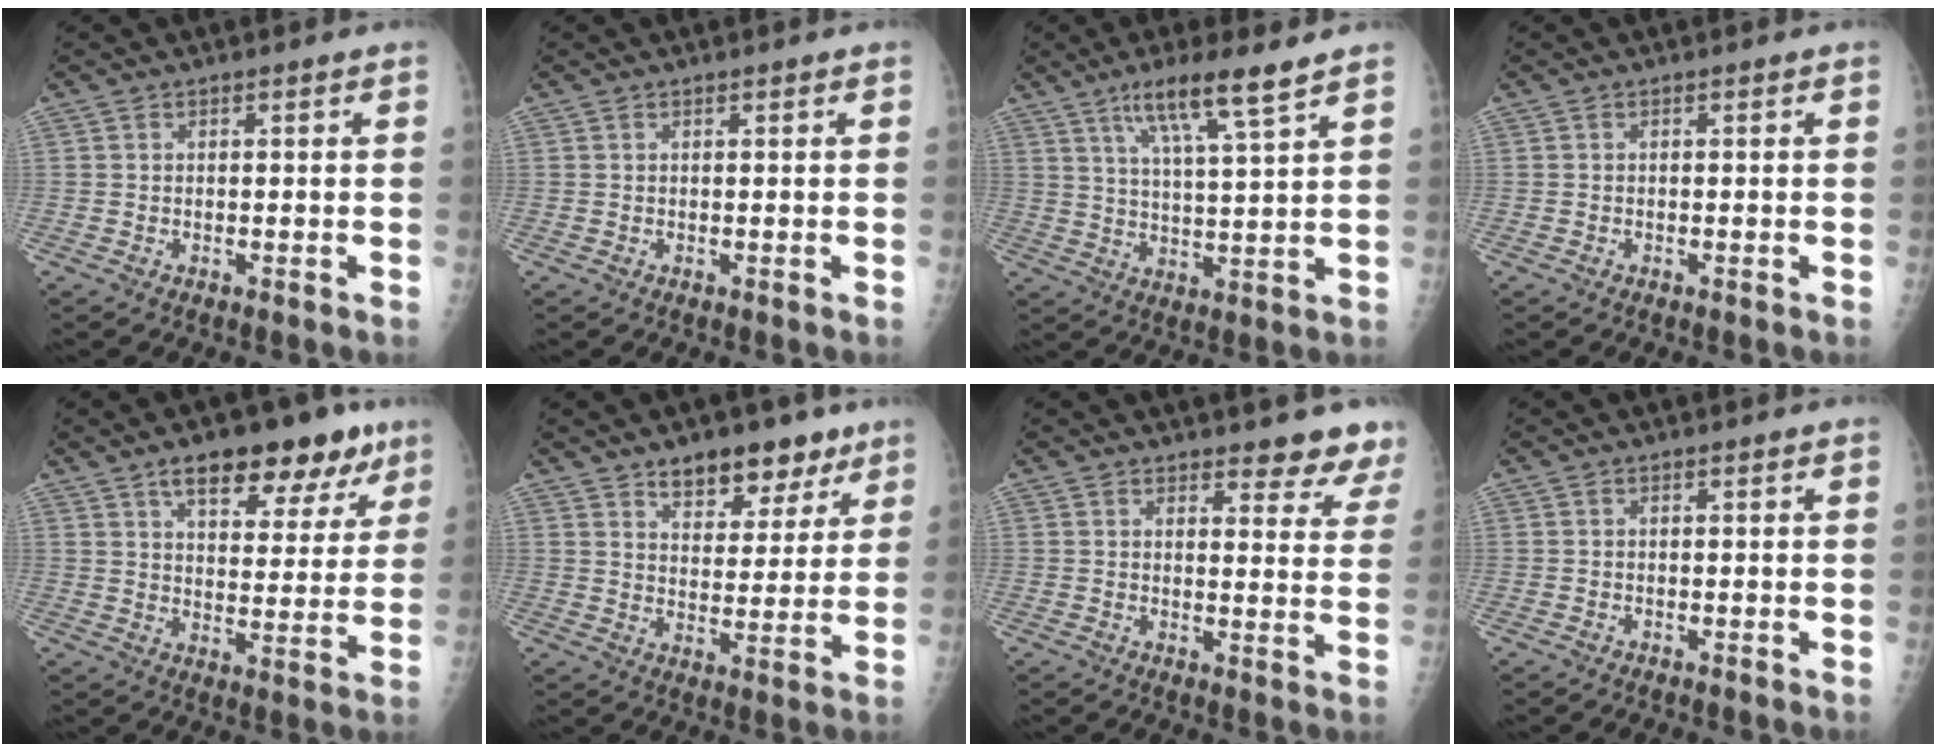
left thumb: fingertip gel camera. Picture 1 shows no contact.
{"total": 0.0}
{"total": 10.3, "force": [6.6, 0.8, 7.8], "torque": [-0.136, -0.028, 0.118]}
{"total": 0.0}
{"total": 16.0, "force": [9.9, 7.4, 10.1], "torque": [-0.092, -0.028, 0.142]}
{"total": 11.2, "force": [7.6, 5.9, 5.6], "torque": [-0.039, -0.042, 0.116]}
{"total": 8.0, "force": [7.2, 2.5, 2.4], "torque": [0.013, -0.043, 0.064]}
{"total": 0.0}